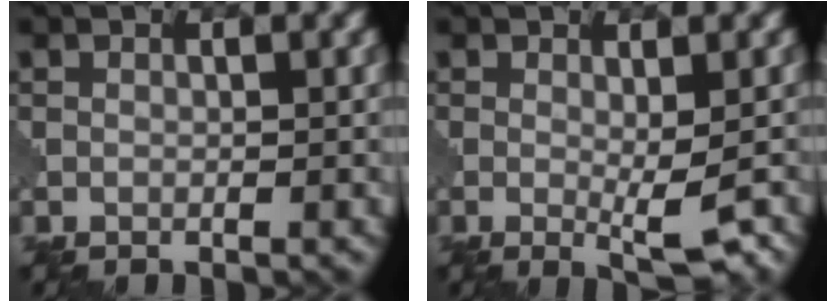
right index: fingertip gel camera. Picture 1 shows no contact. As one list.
[{"total": 3.2, "force": [-0.4, 0.5, 3.1], "torque": [-0.051, -0.011, -0.004]}]